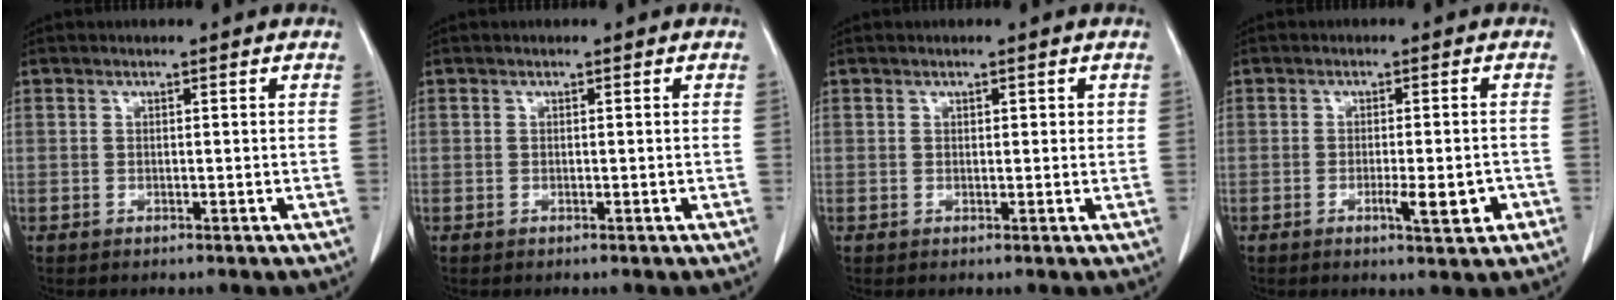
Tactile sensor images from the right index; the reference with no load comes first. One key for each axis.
{"total": 0.0}
{"total": 1.2, "fx": 0.5, "fy": 0.7, "fz": 0.9, "tx": -0.008, "ty": 0.001, "tz": 0.007}
{"total": 4.6, "fx": -1.8, "fy": 0.7, "fz": 4.2, "tx": -0.059, "ty": -0.001, "tz": -0.020}